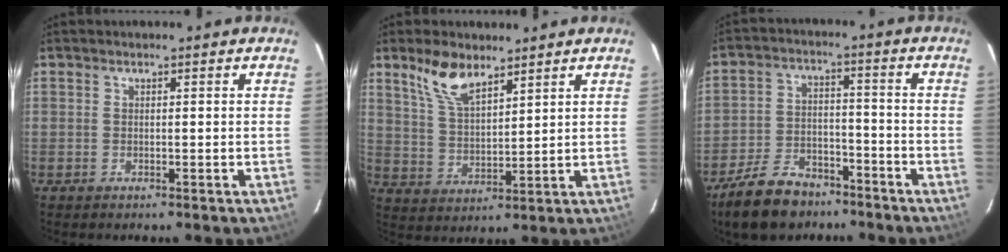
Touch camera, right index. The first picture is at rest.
{"total": 8.5, "force": [6.1, 3.3, 4.9], "torque": [-0.096, 0.011, 0.126]}
{"total": 12.5, "force": [-9.4, 6.6, 4.9], "torque": [-0.122, 0.012, -0.148]}